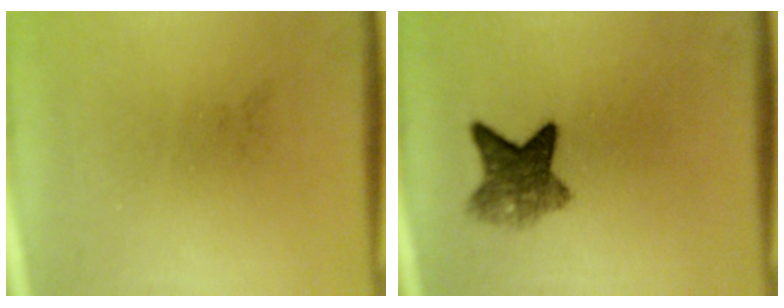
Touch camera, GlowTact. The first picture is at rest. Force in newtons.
{"total": 5.9}